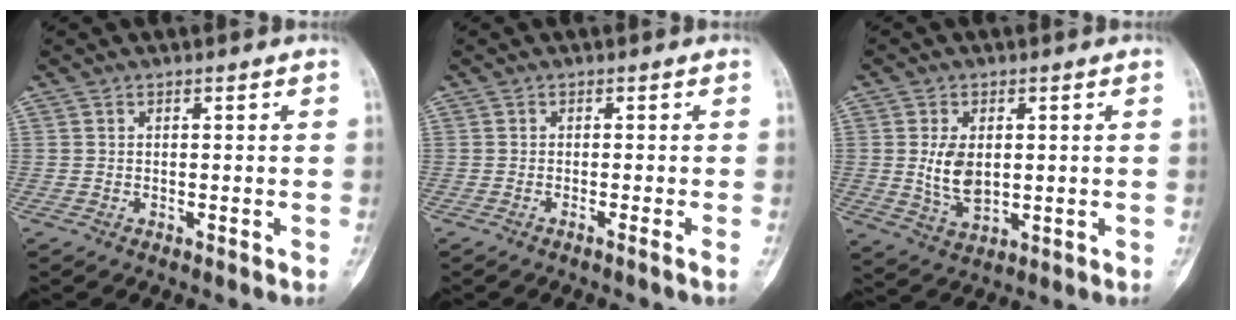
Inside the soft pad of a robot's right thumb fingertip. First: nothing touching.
{"total": 1.3, "force": [-0.8, -0.5, 0.9], "torque": [-0.007, 0.005, -0.015]}
{"total": 7.1, "force": [0.7, 4.4, 5.6], "torque": [-0.096, -0.011, 0.025]}